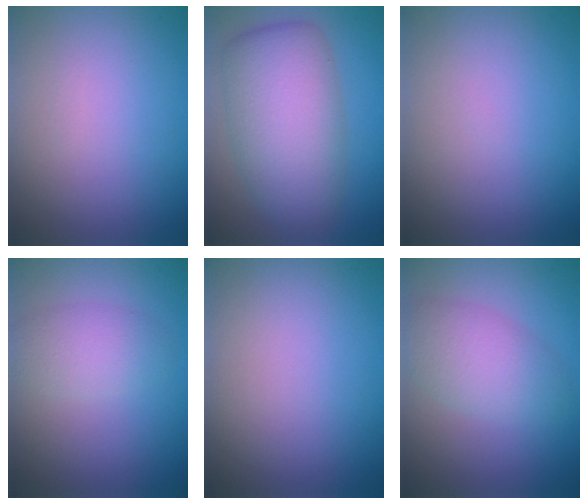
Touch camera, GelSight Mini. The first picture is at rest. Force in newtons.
{"total": 8.7, "press": 8.7, "slide": 0.2}
{"total": 0.0}
{"total": 2.8, "press": 2.8, "slide": 0.2}
{"total": 0.0}
{"total": 4.2, "press": 4.2, "slide": 0.1}